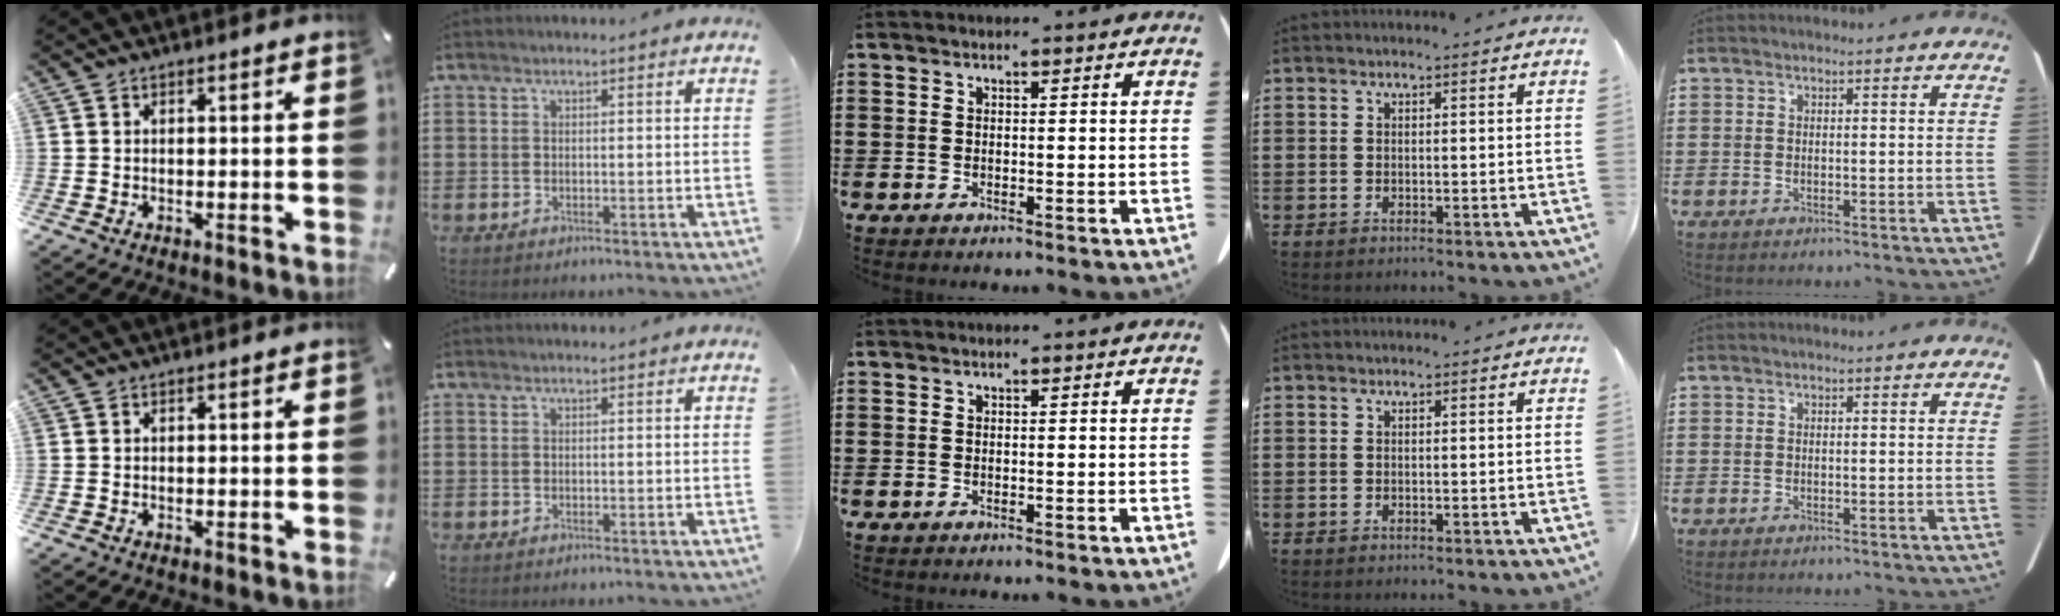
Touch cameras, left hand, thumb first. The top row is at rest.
{}